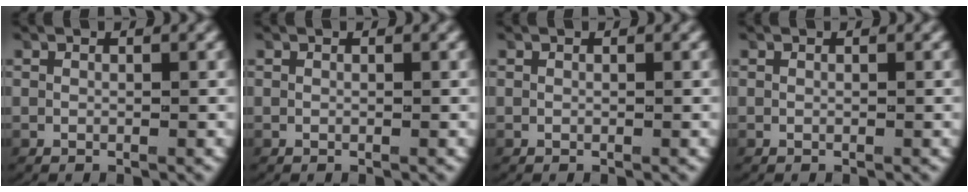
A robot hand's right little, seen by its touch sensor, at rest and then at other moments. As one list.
[{"total": 0.0}, {"total": 0.0}, {"total": 0.0}]